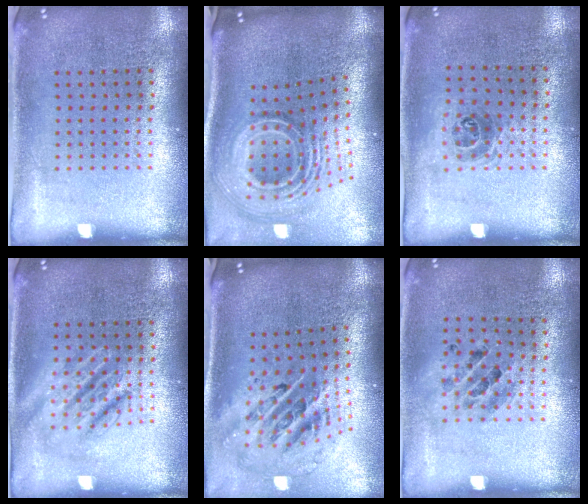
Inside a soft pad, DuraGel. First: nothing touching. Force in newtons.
{"total": 3.0, "press": 1.8, "slide": 2.4}
{"total": 1.0, "press": 0.7, "slide": 0.6}
{"total": 2.7, "press": 2.7, "slide": 0.4}
{"total": 2.8, "press": 1.9, "slide": 2.0}
{"total": 0.9, "press": 0.9, "slide": 0.3}